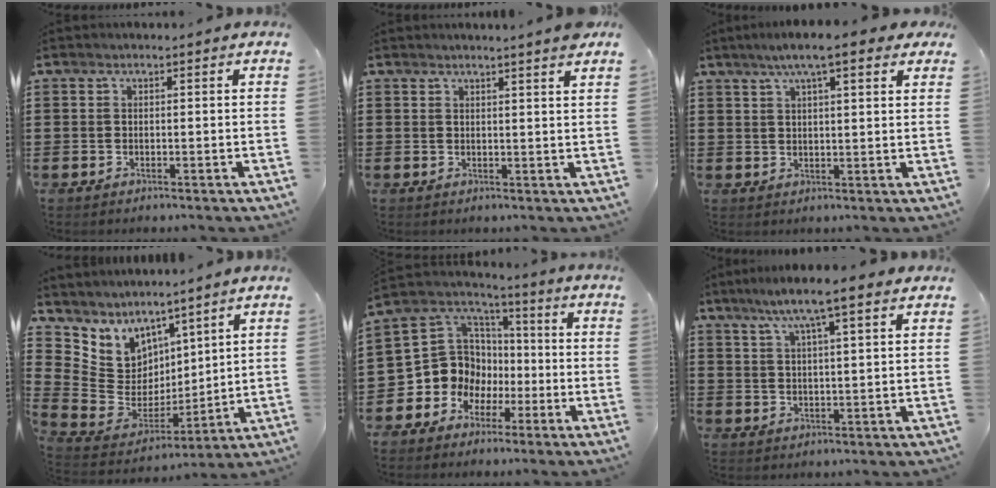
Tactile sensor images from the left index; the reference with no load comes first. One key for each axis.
{"total": 2.7, "fx": 2.4, "fy": -0.5, "fz": 1.2, "tx": -0.021, "ty": -0.007, "tz": 0.043}
{"total": 6.7, "fx": 4.6, "fy": 1.0, "fz": 4.8, "tx": -0.087, "ty": -0.001, "tz": 0.076}
{"total": 7.7, "fx": 5.5, "fy": 5.3, "fz": 0.7, "tx": -0.066, "ty": -0.060, "tz": 0.111}
{"total": 10.3, "fx": -2.0, "fy": 9.8, "fz": 2.7, "tx": -0.109, "ty": -0.008, "tz": -0.033}
{"total": 7.1, "fx": 5.0, "fy": 0.4, "fz": 5.0, "tx": -0.111, "ty": -0.004, "tz": 0.085}